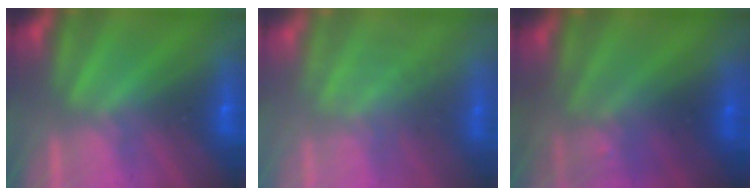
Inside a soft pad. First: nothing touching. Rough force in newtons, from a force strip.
{"total": 3.5}
{"total": 2.8}